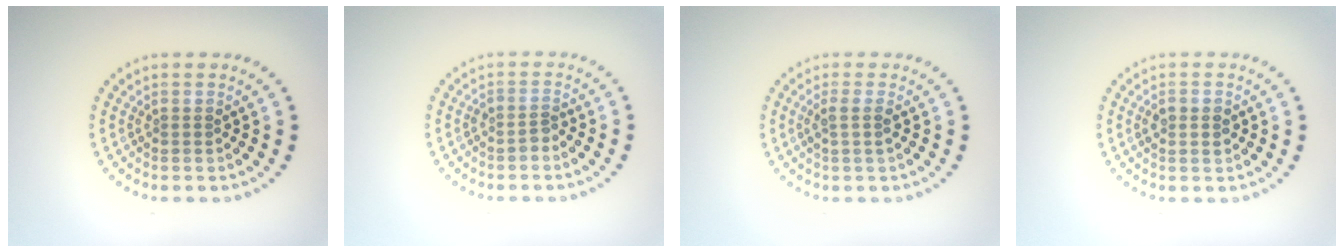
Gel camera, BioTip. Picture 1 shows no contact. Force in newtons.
{"total": 1.3, "press": 0.9, "slide": 0.9}
{"total": 1.5, "press": 1.2, "slide": 0.9}
{"total": 1.6, "press": 1.6, "slide": 0.1}